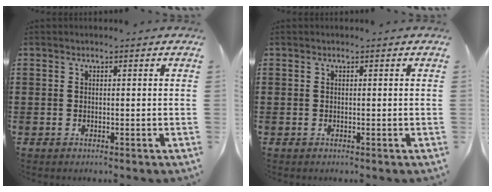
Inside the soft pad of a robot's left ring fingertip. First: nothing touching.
{"total": 0.0}